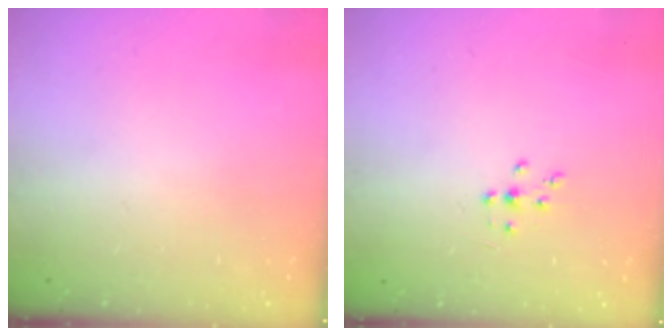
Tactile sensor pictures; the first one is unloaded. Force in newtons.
{"total": 4.9, "press": 4.8, "slide": 1.0}